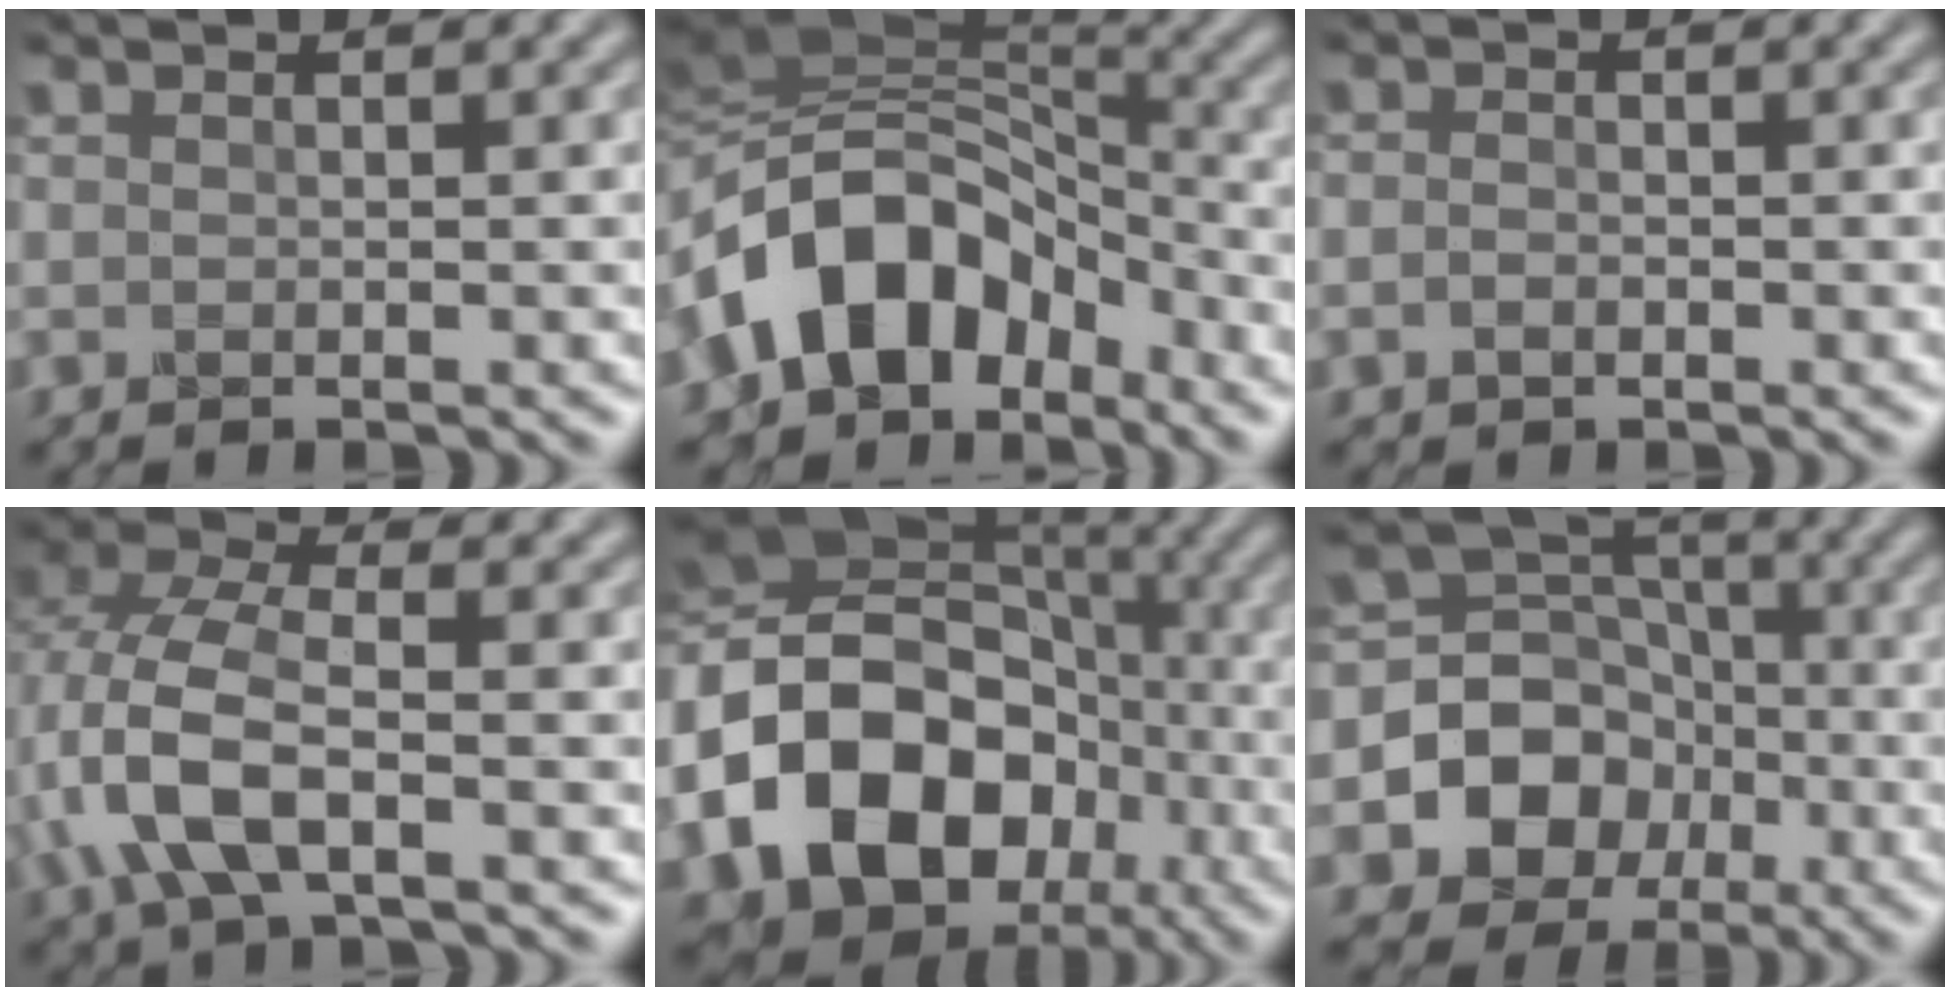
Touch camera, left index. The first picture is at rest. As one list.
[{"total": 10.1, "force": [-3.5, 7.1, 6.3], "torque": [-0.109, 0.027, -0.076]}, {"total": 0.5, "force": [-0.3, 0.4, 0.0], "torque": [-0.012, 0.004, -0.011]}, {"total": 6.4, "force": [-1.9, 3.2, 5.2], "torque": [-0.135, 0.009, -0.047]}, {"total": 18.2, "force": [-4.3, 14.4, 10.2], "torque": [-0.217, 0.011, -0.080]}, {"total": 8.5, "force": [-2.2, 7.6, 3.0], "torque": [-0.063, 0.020, -0.065]}]